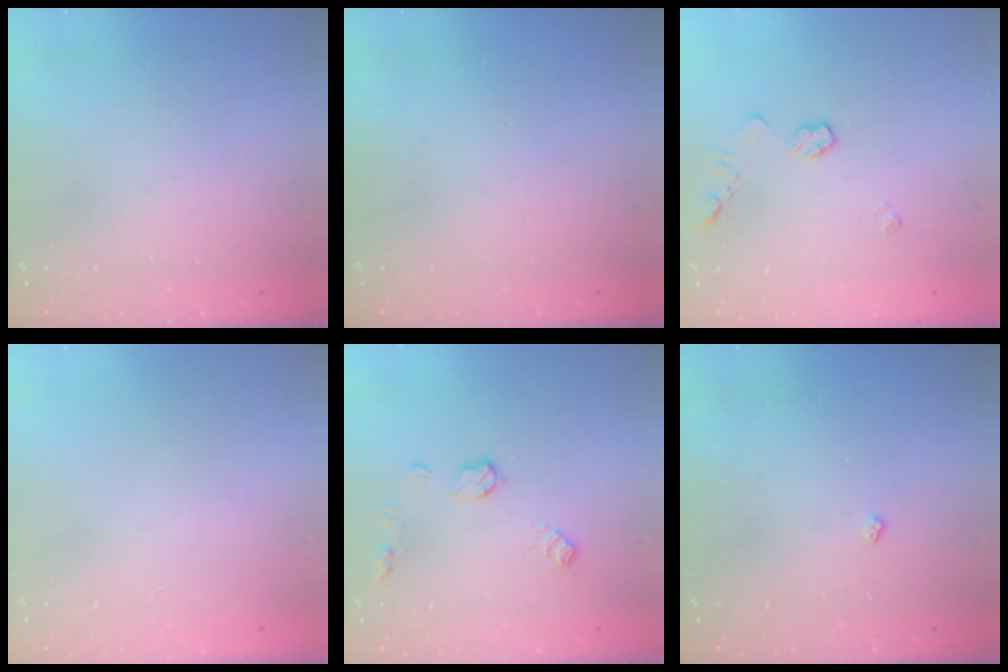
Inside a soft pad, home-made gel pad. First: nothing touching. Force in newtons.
{"total": 0.0}
{"total": 5.6, "press": 5.6, "slide": 0.4}
{"total": 0.0}
{"total": 7.1, "press": 7.1, "slide": 0.3}
{"total": 2.4, "press": 2.3, "slide": 0.4}